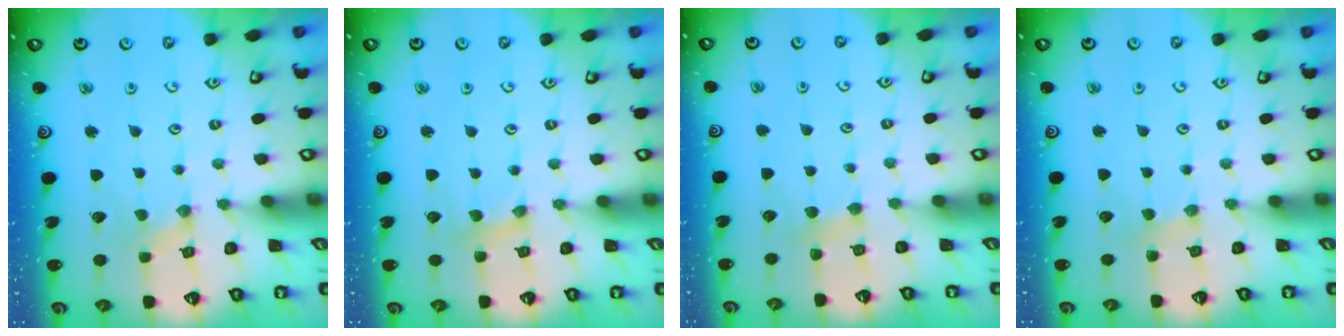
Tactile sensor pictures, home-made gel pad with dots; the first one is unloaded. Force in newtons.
{"total": 3.6, "press": 3.6, "slide": 0.5}
{"total": 3.8, "press": 3.7, "slide": 0.7}
{"total": 2.2, "press": 2.2, "slide": 0.4}